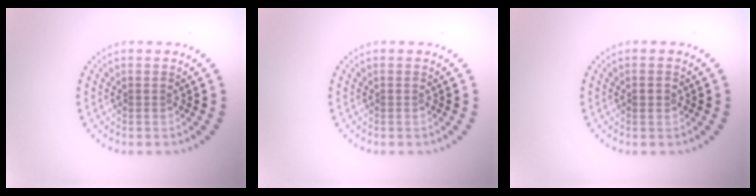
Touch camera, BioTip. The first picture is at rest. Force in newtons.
{"total": 0.0}
{"total": 1.1, "press": 1.1, "slide": 0.0}